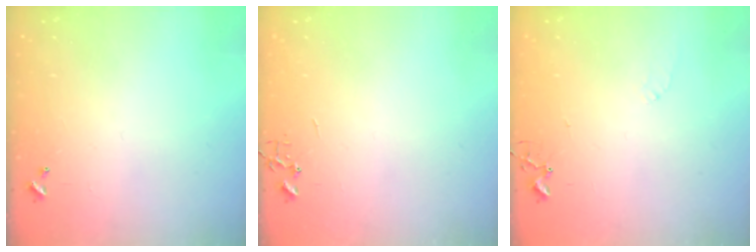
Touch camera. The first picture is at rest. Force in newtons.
{"total": 0.0}
{"total": 5.5, "press": 5.5, "slide": 0.8}